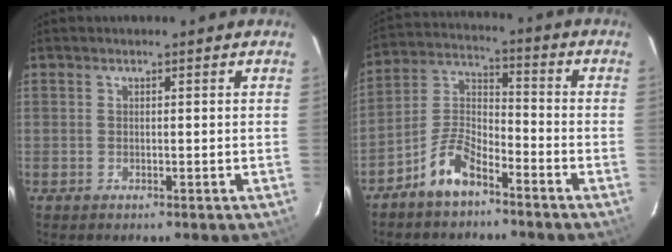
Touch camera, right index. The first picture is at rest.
{"total": 8.3, "force": [-5.8, 3.1, 5.1], "torque": [-0.118, 0.022, -0.114]}